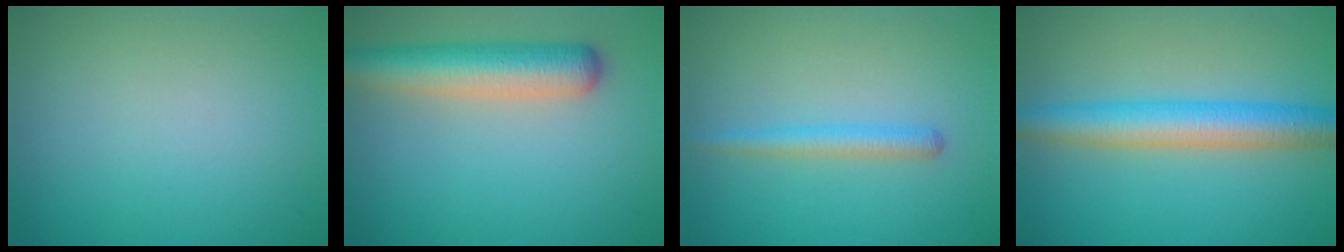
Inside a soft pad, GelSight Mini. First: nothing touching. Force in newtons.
{"total": 5.9, "press": 5.9, "slide": 0.3}
{"total": 1.9, "press": 1.9, "slide": 0.0}
{"total": 5.7, "press": 5.7, "slide": 0.2}